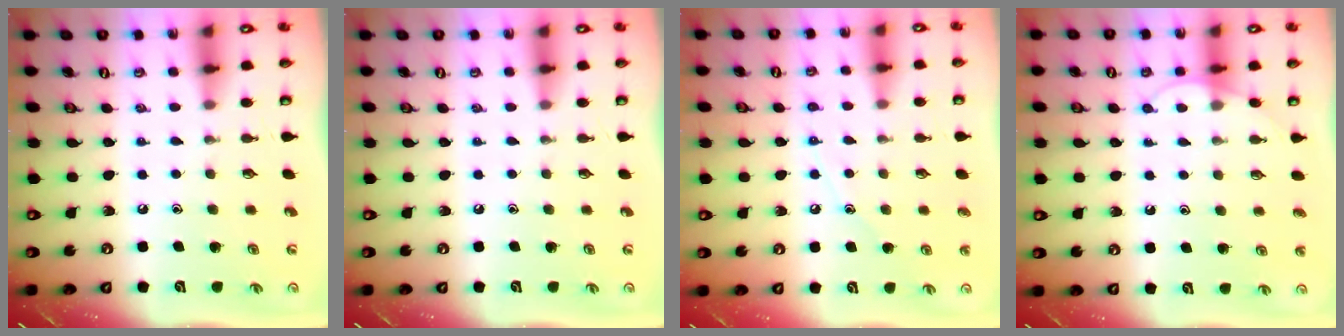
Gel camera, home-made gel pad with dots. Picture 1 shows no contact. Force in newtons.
{"total": 0.0}
{"total": 7.2, "press": 7.2, "slide": 0.5}
{"total": 5.2, "press": 5.2, "slide": 0.5}